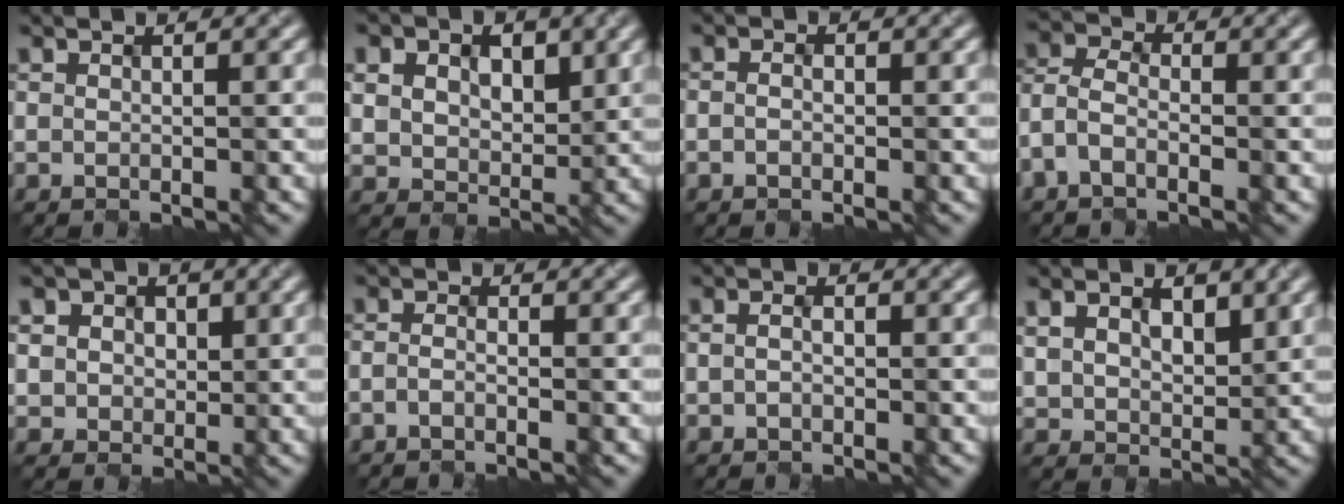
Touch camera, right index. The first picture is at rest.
{"total": 7.2, "force": [2.6, 5.4, 4.0], "torque": [-0.097, 0.014, 0.040]}
{"total": 1.5, "force": [-0.2, 1.1, 0.9], "torque": [-0.007, 0.002, -0.011]}
{"total": 3.1, "force": [-1.9, 1.7, 1.9], "torque": [-0.047, 0.008, -0.050]}
{"total": 4.4, "force": [1.5, 3.8, 1.5], "torque": [-0.054, 0.008, 0.023]}
{"total": 1.2, "force": [-1.1, 0.3, 0.6], "torque": [-0.015, 0.001, -0.027]}
{"total": 2.2, "force": [0.0, 1.6, 1.5], "torque": [-0.020, 0.005, -0.006]}
{"total": 4.4, "force": [1.6, 3.1, 2.6], "torque": [-0.062, -0.004, 0.029]}